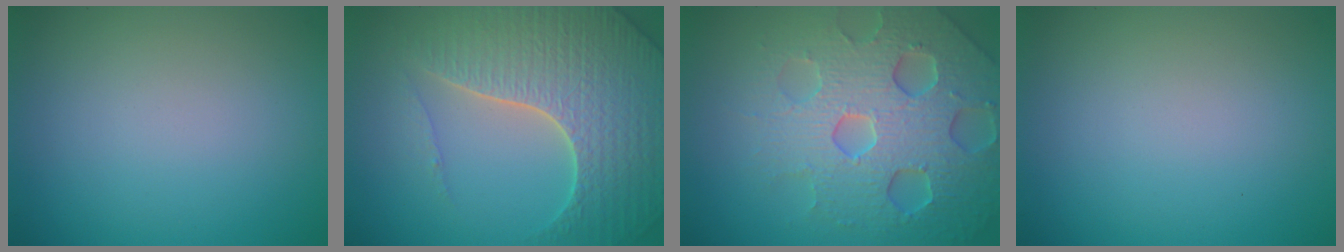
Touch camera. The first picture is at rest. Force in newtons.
{"total": 7.1, "press": 6.9, "slide": 1.7}
{"total": 7.0, "press": 6.8, "slide": 1.6}
{"total": 0.0}